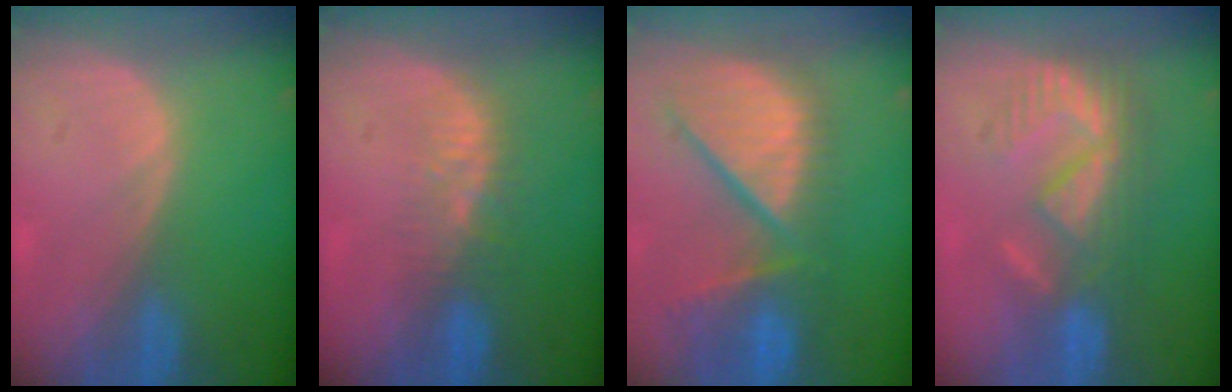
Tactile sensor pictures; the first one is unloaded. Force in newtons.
{"total": 4.6, "press": 4.0, "slide": 2.4}
{"total": 11.9, "press": 10.3, "slide": 5.9}
{"total": 8.9, "press": 7.9, "slide": 4.1}